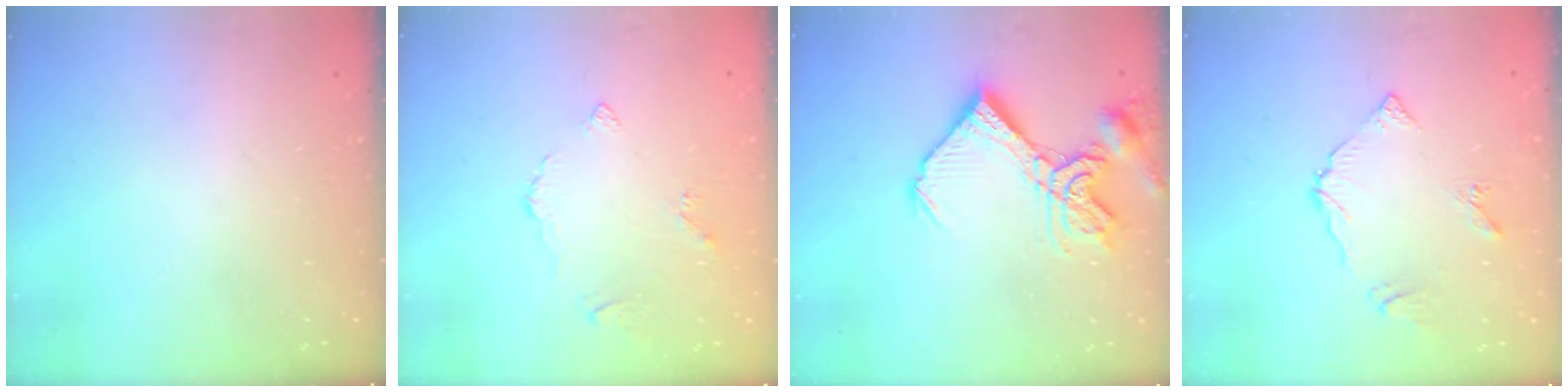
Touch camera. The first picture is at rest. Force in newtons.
{"total": 3.4, "press": 3.4, "slide": 0.6}
{"total": 16.3, "press": 16.2, "slide": 1.9}
{"total": 6.3, "press": 6.2, "slide": 0.4}